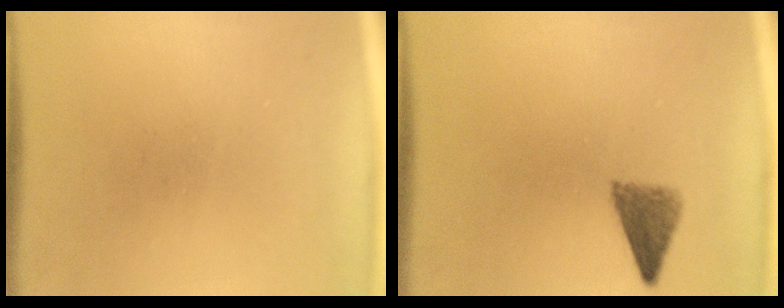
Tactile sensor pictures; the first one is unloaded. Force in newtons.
{"total": 3.3}